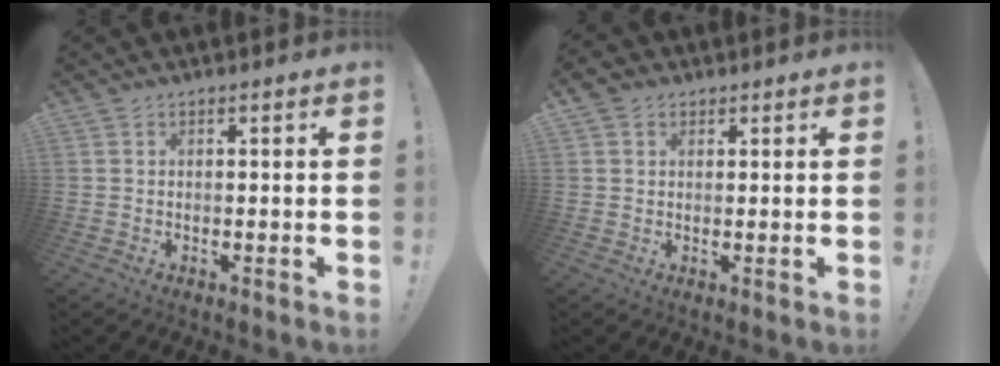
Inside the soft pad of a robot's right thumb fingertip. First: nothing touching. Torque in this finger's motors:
{"motor_torque": [0.08, 0.08, 0.24, 0.22, 0.02]}